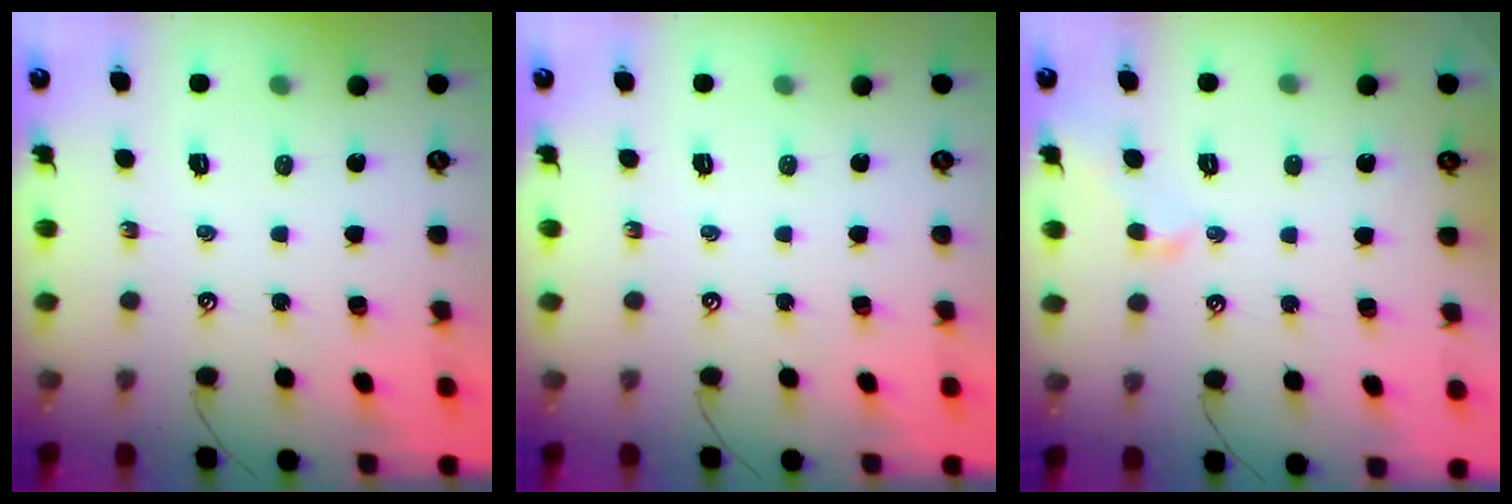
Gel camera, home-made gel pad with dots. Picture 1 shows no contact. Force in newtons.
{"total": 0.0}
{"total": 1.1, "press": 0.8, "slide": 0.7}